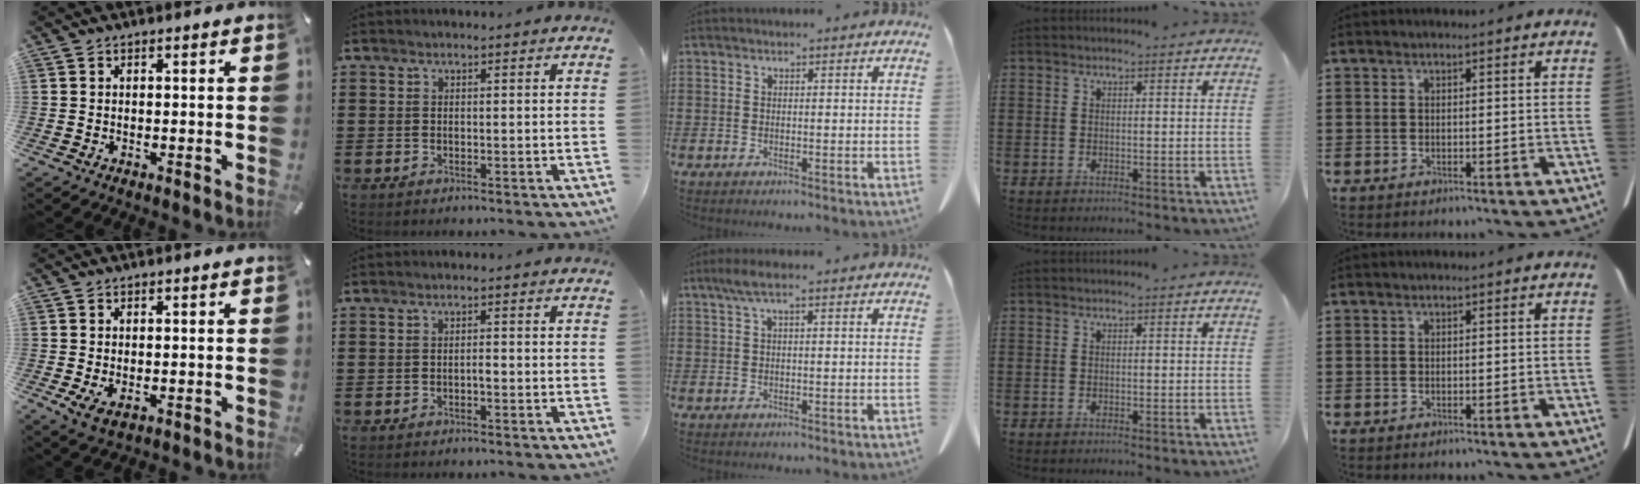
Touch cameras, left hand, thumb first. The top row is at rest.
{"thumb": {"total": 2.7, "force": [-0.1, 1.5, 2.3], "torque": [-0.056, -0.003, -0.004]}, "index": {"total": 1.0, "force": [-0.4, 0.1, 0.9], "torque": [-0.018, -0.003, -0.006]}, "middle": {"total": 2.2, "force": [0.4, 0.3, 2.1], "torque": [-0.048, 0.000, 0.005]}}